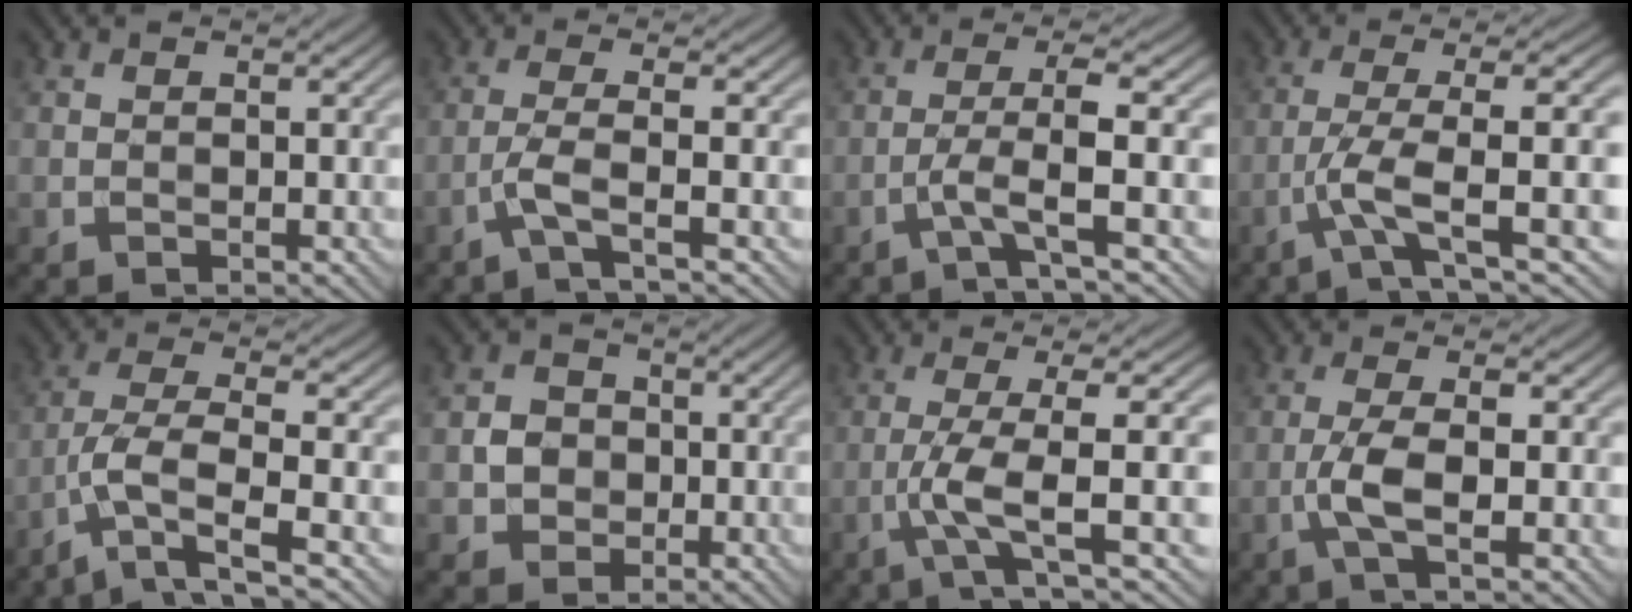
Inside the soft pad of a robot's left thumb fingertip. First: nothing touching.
{"total": 3.6, "force": [-1.7, 0.3, 3.1], "torque": [-0.060, 0.009, -0.056]}
{"total": 4.4, "force": [-1.6, 0.3, 4.1], "torque": [-0.072, 0.014, -0.052]}
{"total": 9.1, "force": [-2.1, 1.7, 8.7], "torque": [-0.141, 0.020, -0.047]}
{"total": 7.3, "force": [-3.8, 1.6, 6.0], "torque": [-0.122, 0.001, -0.085]}
{"total": 4.1, "force": [-0.6, 3.8, 1.5], "torque": [-0.028, -0.004, -0.026]}
{"total": 8.0, "force": [-1.6, 1.1, 7.8], "torque": [-0.134, 0.013, -0.040]}
{"total": 4.9, "force": [-1.0, 1.0, 4.7], "torque": [-0.102, 0.004, -0.027]}